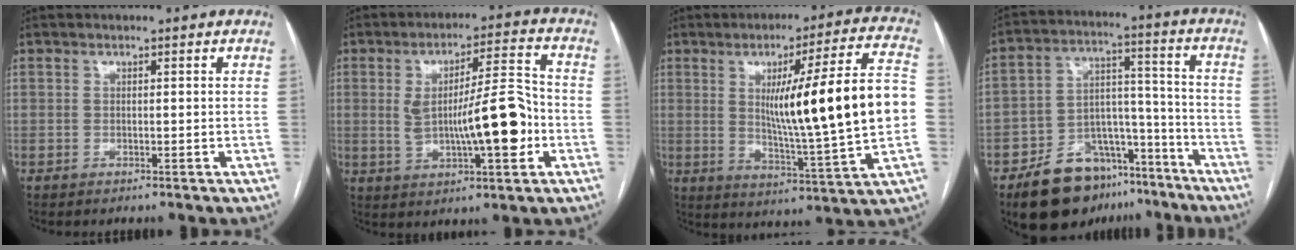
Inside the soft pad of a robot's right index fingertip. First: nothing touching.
{"total": 12.7, "force": [-1.6, 2.3, 12.3], "torque": [-0.206, 0.014, -0.019]}
{"total": 20.7, "force": [1.1, -0.1, 20.7], "torque": [-0.309, 0.001, 0.013]}
{"total": 15.5, "force": [-10.7, 8.9, 6.8], "torque": [-0.090, 0.054, -0.167]}